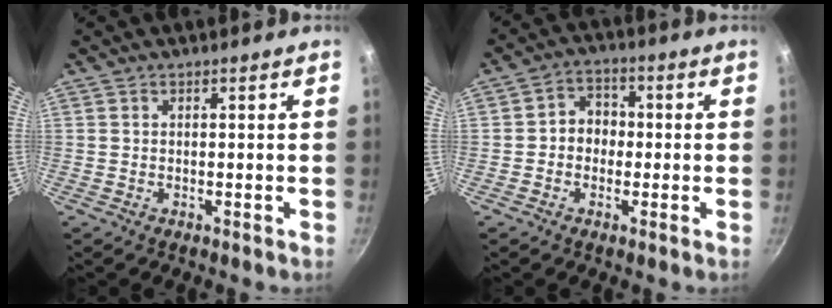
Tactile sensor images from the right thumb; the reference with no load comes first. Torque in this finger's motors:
{"motor_torque": [-0.24, -0.03, -0.03, 0.36, 0.03]}